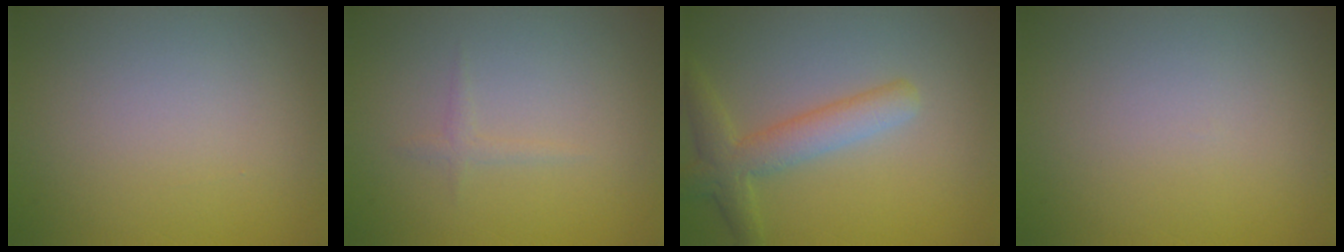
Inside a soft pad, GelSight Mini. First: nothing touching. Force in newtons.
{"total": 0.7, "press": 0.7, "slide": 0.0}
{"total": 3.7, "press": 3.7, "slide": 0.1}
{"total": 0.0}